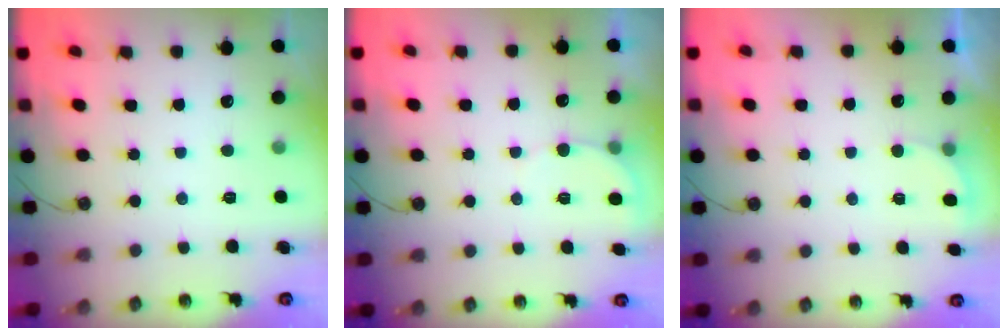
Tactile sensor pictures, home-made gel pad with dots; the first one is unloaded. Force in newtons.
{"total": 4.5, "press": 4.4, "slide": 0.9}
{"total": 2.2, "press": 2.0, "slide": 1.0}